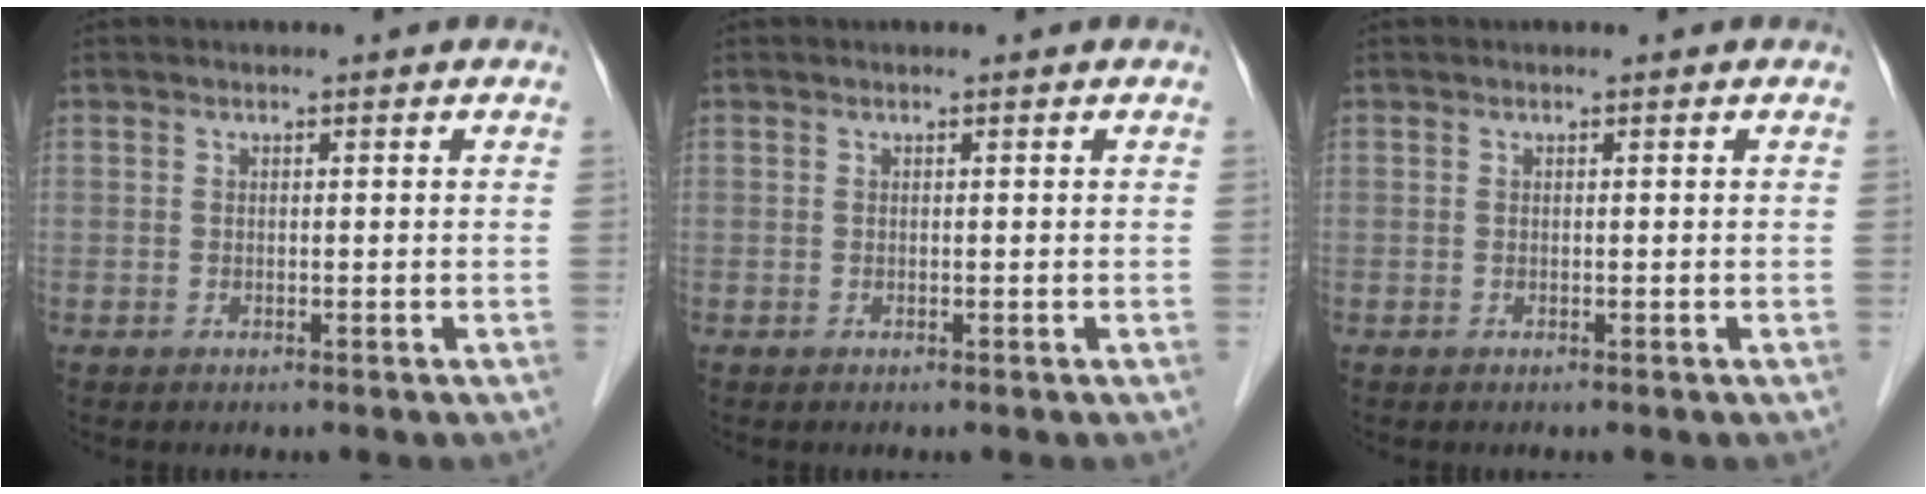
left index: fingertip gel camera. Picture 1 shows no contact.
{"total": 0.0}
{"total": 0.0}